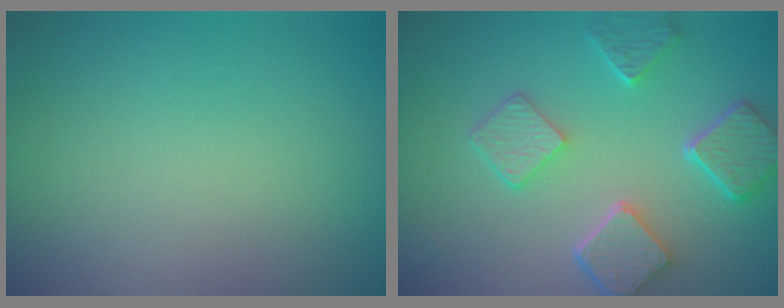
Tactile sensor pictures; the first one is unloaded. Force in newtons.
{"total": 5.5, "press": 4.3, "slide": 3.3}